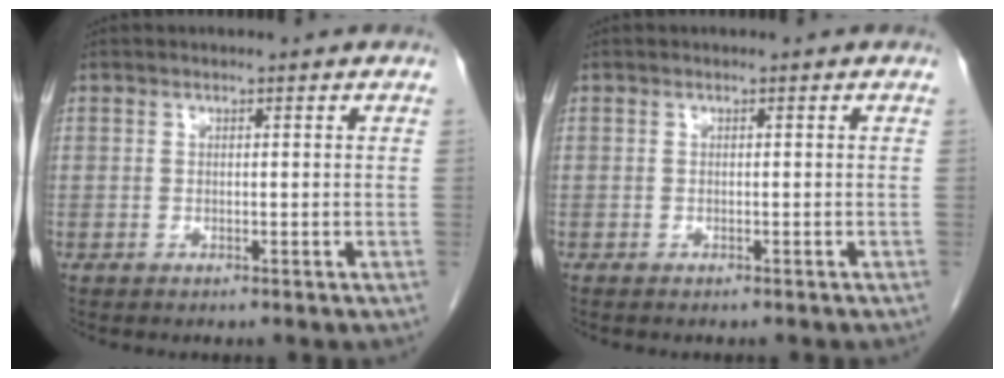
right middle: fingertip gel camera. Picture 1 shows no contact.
{"total": 1.3, "force": [-1.1, 0.3, 0.6], "torque": [-0.013, -0.003, -0.010]}